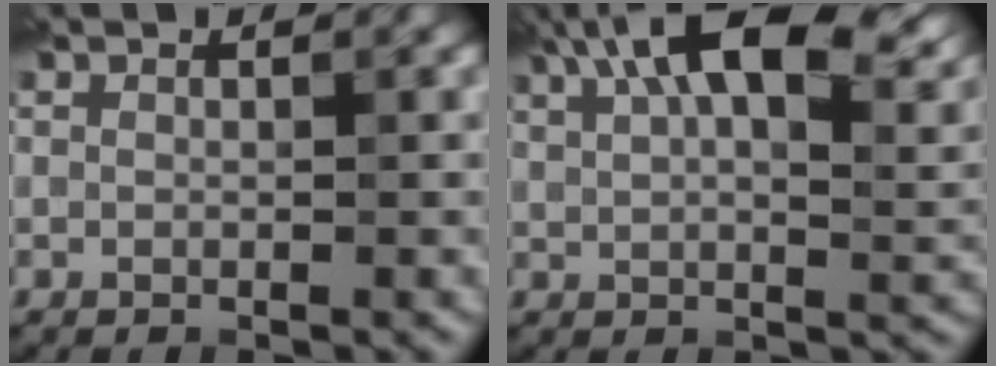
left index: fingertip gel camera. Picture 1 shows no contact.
{"total": 14.5, "force": [7.7, 6.3, 10.6], "torque": [-0.156, 0.027, 0.114]}